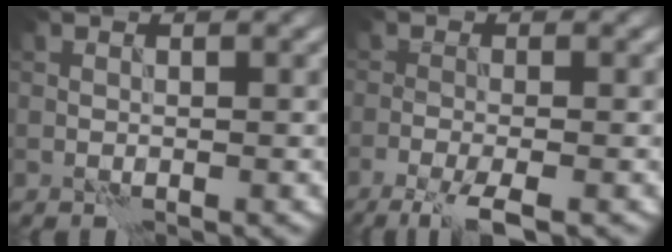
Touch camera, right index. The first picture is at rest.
{"total": 4.3, "force": [-2.7, 0.8, 3.2], "torque": [-0.056, -0.001, -0.055]}